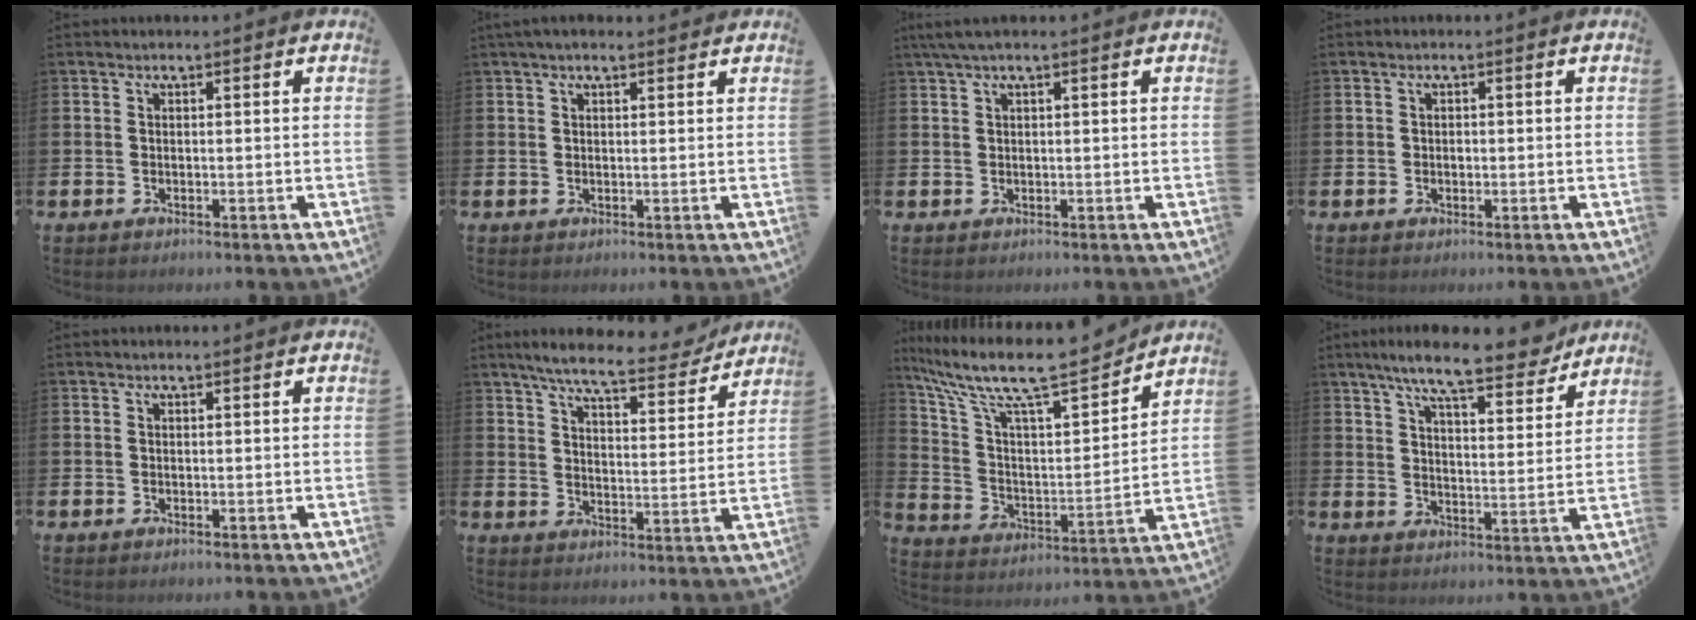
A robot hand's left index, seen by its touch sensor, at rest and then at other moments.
{"total": 1.7, "force": [1.4, 0.4, 1.0], "torque": [-0.020, 0.005, 0.025]}
{"total": 1.9, "force": [1.1, 0.0, 1.5], "torque": [-0.035, 0.005, 0.022]}
{"total": 0.7, "force": [0.0, 0.6, 0.3], "torque": [0.002, 0.002, -0.002]}
{"total": 0.0}
{"total": 8.1, "force": [7.3, 1.2, 3.4], "torque": [-0.081, -0.041, 0.123]}
{"total": 12.4, "force": [10.5, 2.5, 6.1], "torque": [-0.160, -0.069, 0.176]}
{"total": 10.1, "force": [8.8, 1.4, 4.7], "torque": [-0.099, -0.042, 0.152]}